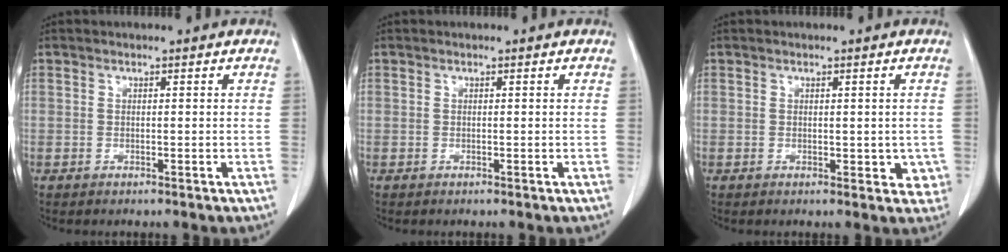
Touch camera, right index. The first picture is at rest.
{"total": 0.0}
{"total": 3.1, "force": [-0.3, 2.1, 2.4], "torque": [-0.004, 0.002, 0.001]}